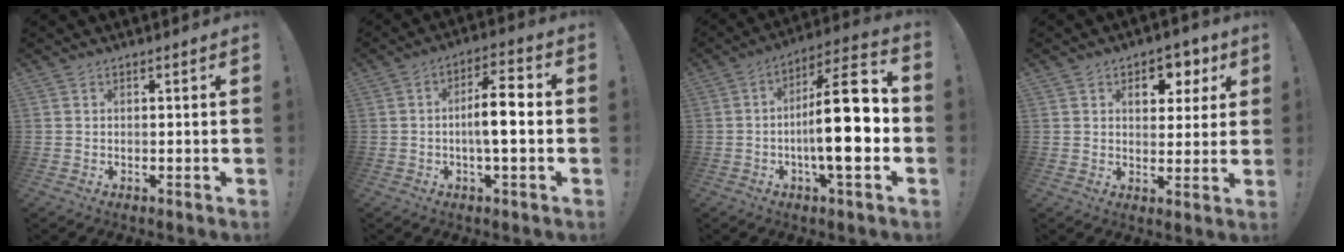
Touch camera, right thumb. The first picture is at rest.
{"total": 9.7, "force": [-1.0, 2.7, 9.3], "torque": [-0.156, 0.009, -0.024]}
{"total": 19.9, "force": [-2.7, 5.1, 19.0], "torque": [-0.313, 0.013, -0.051]}
{"total": 8.1, "force": [3.7, 5.6, 4.5], "torque": [-0.044, -0.018, 0.063]}